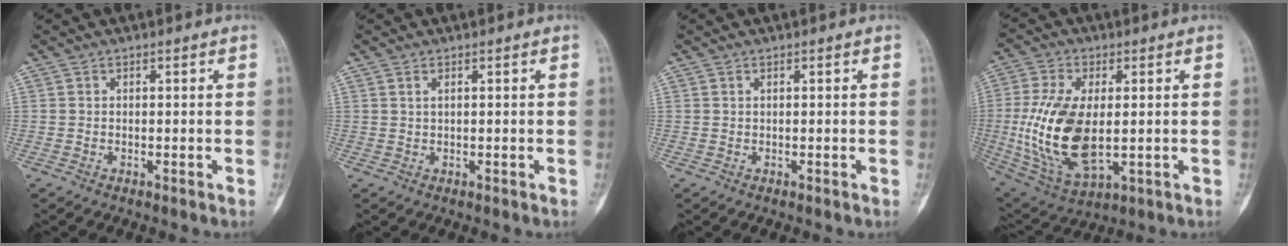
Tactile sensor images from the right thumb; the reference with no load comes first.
{"total": 0.7, "force": [0.4, 0.1, 0.6], "torque": [-0.018, 0.004, 0.009]}
{"total": 0.0}
{"total": 17.2, "force": [-0.5, 8.9, 14.7], "torque": [-0.304, -0.011, 0.005]}